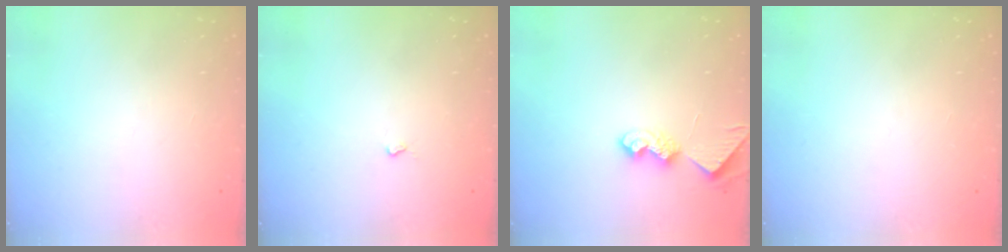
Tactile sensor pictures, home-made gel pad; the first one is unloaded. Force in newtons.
{"total": 1.9, "press": 1.9, "slide": 0.4}
{"total": 8.4, "press": 8.4, "slide": 0.4}
{"total": 0.0}